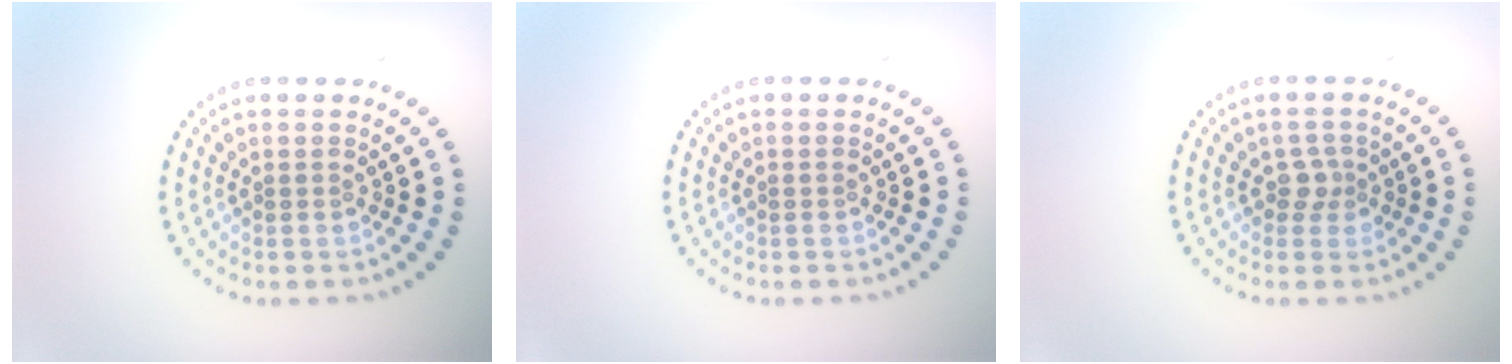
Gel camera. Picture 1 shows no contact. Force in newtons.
{"total": 0.0}
{"total": 1.6, "press": 1.2, "slide": 1.0}